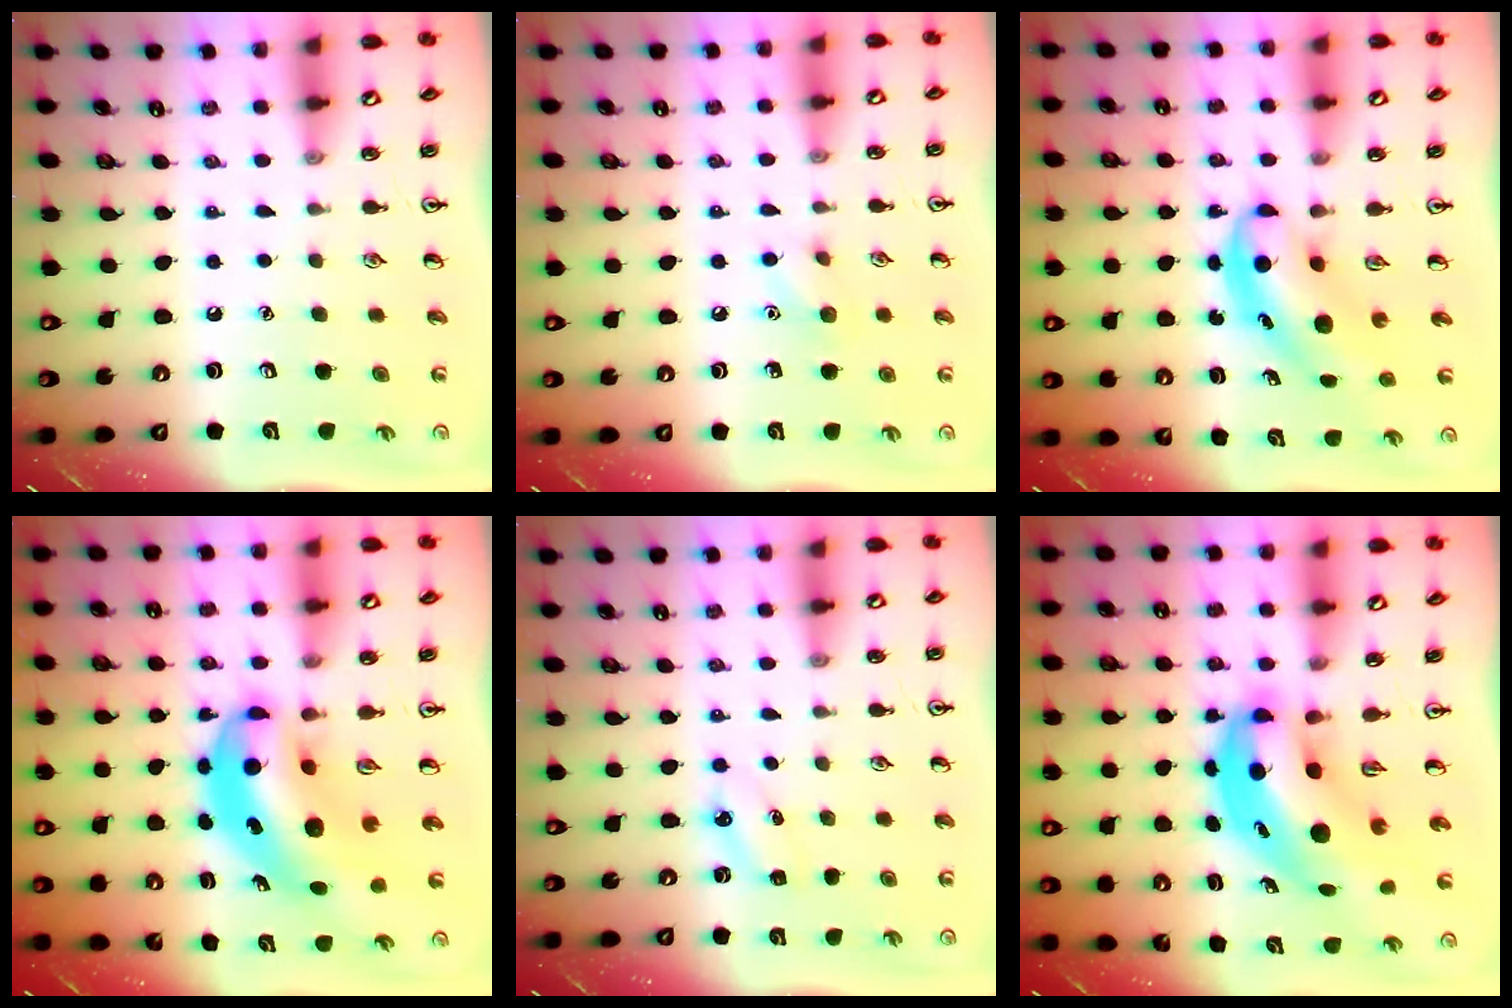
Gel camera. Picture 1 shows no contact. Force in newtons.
{"total": 6.6, "press": 6.4, "slide": 1.9}
{"total": 6.7, "press": 6.6, "slide": 1.3}
{"total": 10.3, "press": 9.8, "slide": 3.1}
{"total": 5.0, "press": 4.8, "slide": 1.6}
{"total": 8.8, "press": 8.4, "slide": 2.5}